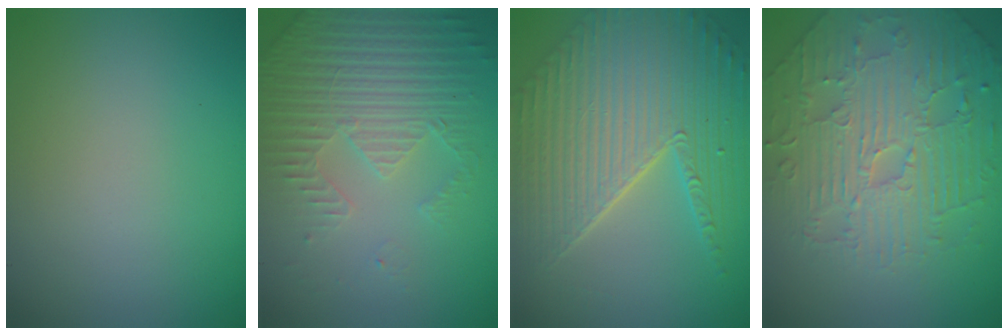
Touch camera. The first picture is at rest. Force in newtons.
{"total": 5.0, "press": 3.7, "slide": 3.4}
{"total": 7.6, "press": 5.8, "slide": 4.9}
{"total": 5.1, "press": 4.9, "slide": 1.5}